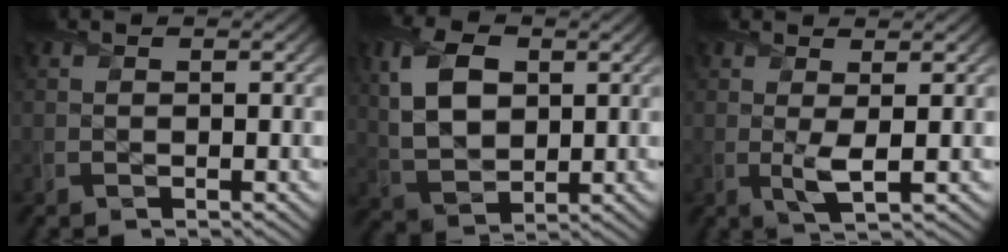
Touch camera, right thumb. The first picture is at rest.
{"total": 8.9, "force": [2.5, 5.6, 6.4], "torque": [-0.162, 0.009, 0.049]}
{"total": 2.6, "force": [0.5, 0.4, 2.5], "torque": [-0.053, -0.003, 0.010]}